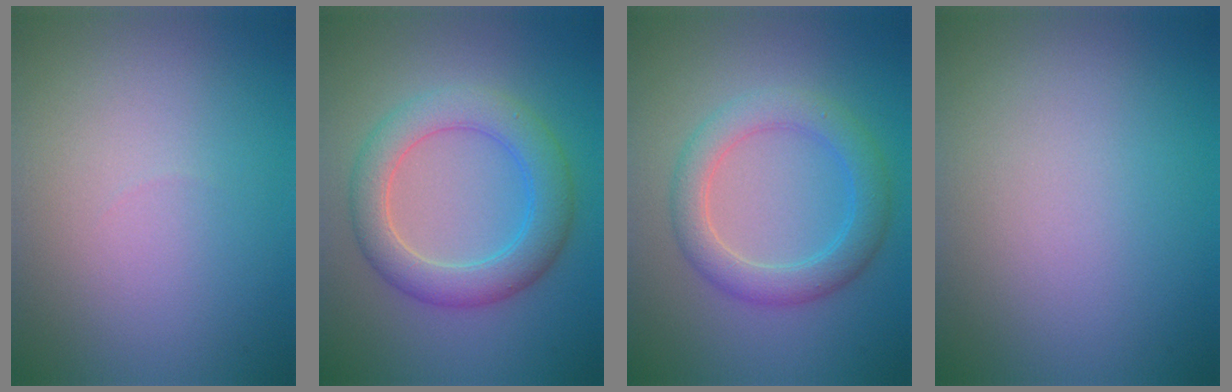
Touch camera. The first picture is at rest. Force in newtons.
{"total": 5.3, "press": 5.3, "slide": 0.3}
{"total": 4.2, "press": 4.2, "slide": 0.2}
{"total": 0.0}